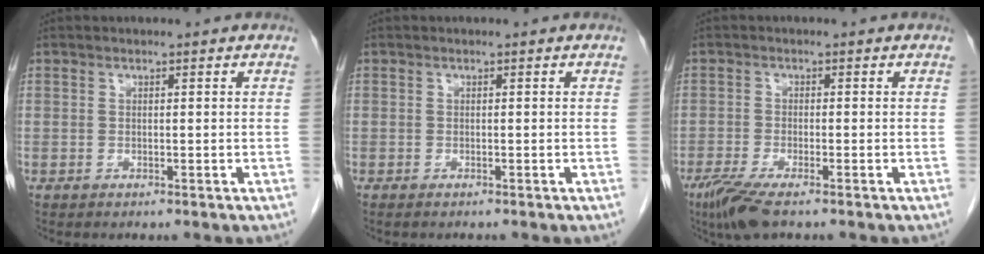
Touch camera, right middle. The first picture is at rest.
{"total": 1.1, "force": [-1.0, 0.2, 0.4], "torque": [-0.008, -0.002, -0.013]}
{"total": 5.6, "force": [-3.9, 0.7, 3.9], "torque": [-0.077, -0.016, -0.071]}